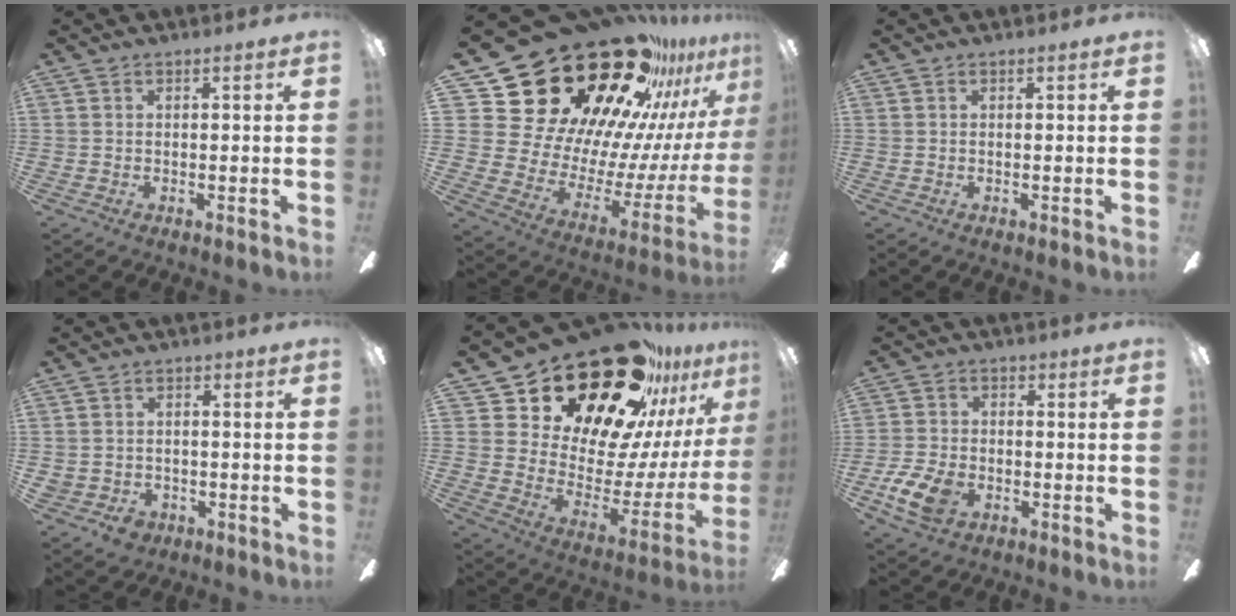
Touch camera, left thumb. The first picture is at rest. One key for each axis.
{"total": 37.1, "fx": 25.1, "fy": 18.9, "fz": 19.7, "tx": -0.270, "ty": -0.237, "tz": 0.509}
{"total": 0.0}
{"total": 4.5, "fx": -2.1, "fy": 3.8, "fz": 1.2, "tx": -0.019, "ty": 0.015, "tz": -0.038}
{"total": 28.9, "fx": 22.6, "fy": 12.6, "fz": 12.9, "tx": -0.186, "ty": -0.174, "tz": 0.413}
{"total": 9.9, "fx": -4.2, "fy": 6.5, "fz": 6.2, "tx": -0.129, "ty": 0.013, "tz": -0.075}